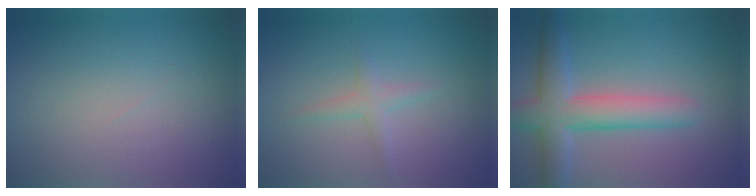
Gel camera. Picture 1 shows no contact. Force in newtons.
{"total": 1.4, "press": 1.4, "slide": 0.0}
{"total": 5.7, "press": 5.7, "slide": 0.2}